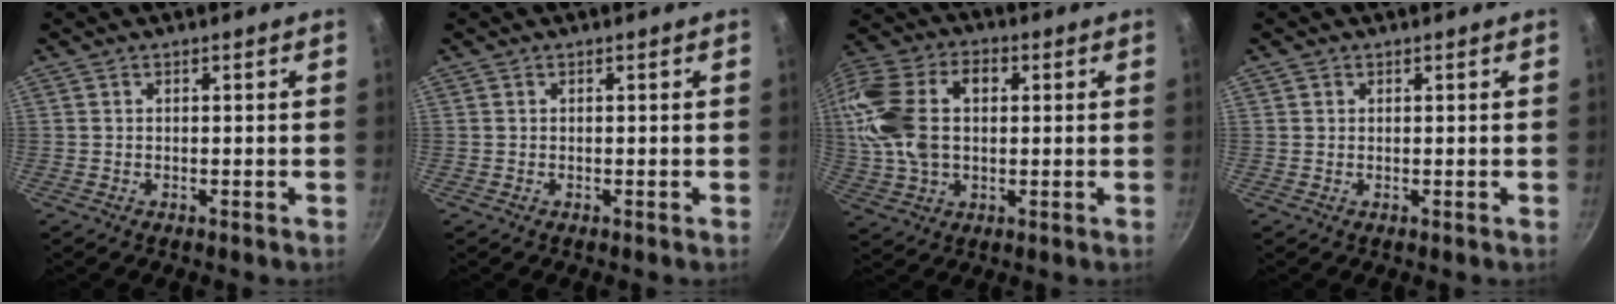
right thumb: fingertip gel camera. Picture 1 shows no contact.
{"total": 0.0}
{"total": 19.8, "force": [2.6, 13.2, 14.5], "torque": [-0.294, 0.028, 0.039]}
{"total": 0.7, "force": [0.3, 0.6, 0.1], "torque": [0.001, 0.002, 0.003]}